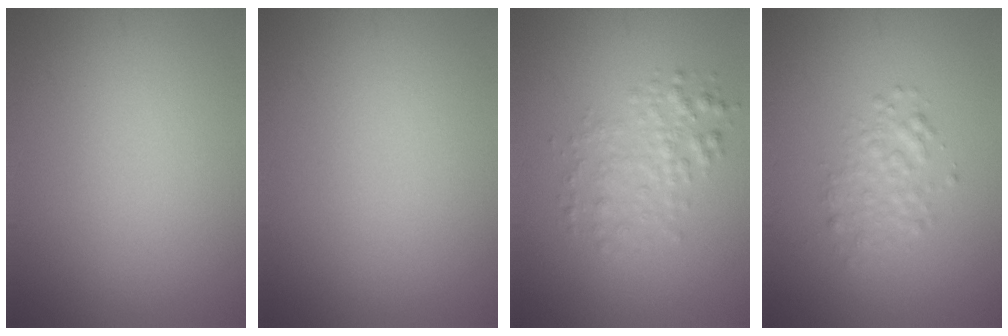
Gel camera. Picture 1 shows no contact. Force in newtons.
{"total": 0.0}
{"total": 2.6, "press": 2.6, "slide": 0.1}
{"total": 2.1, "press": 2.1, "slide": 0.1}